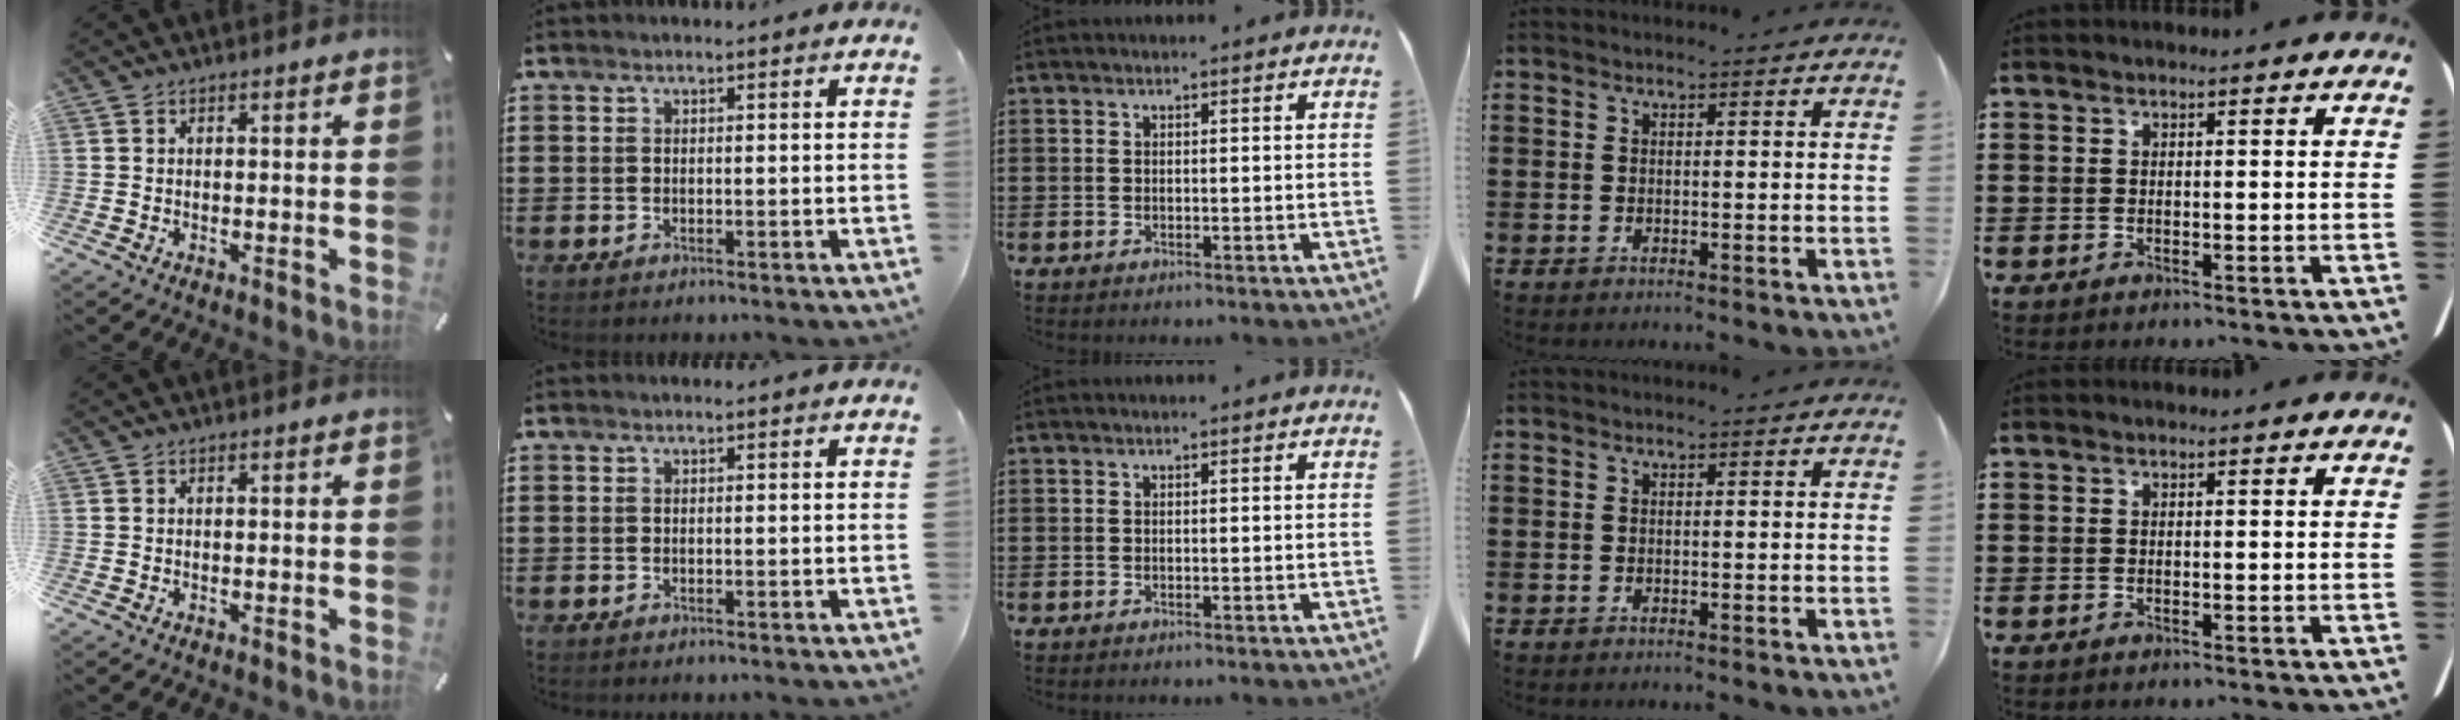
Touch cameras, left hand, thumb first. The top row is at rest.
{}